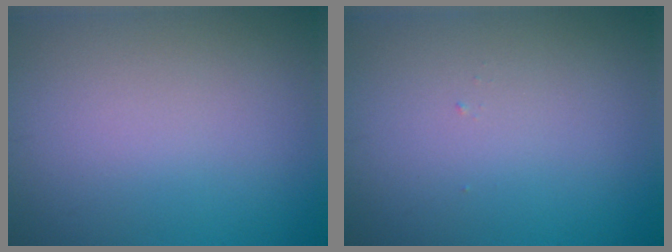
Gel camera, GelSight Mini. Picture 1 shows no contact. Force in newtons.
{"total": 0.0}